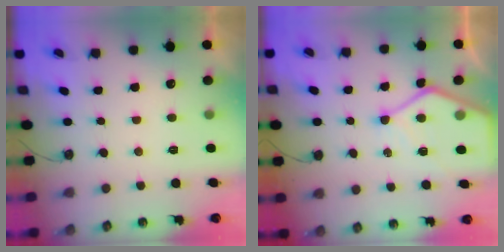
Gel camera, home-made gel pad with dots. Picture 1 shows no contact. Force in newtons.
{"total": 12.2, "press": 12.2, "slide": 1.2}